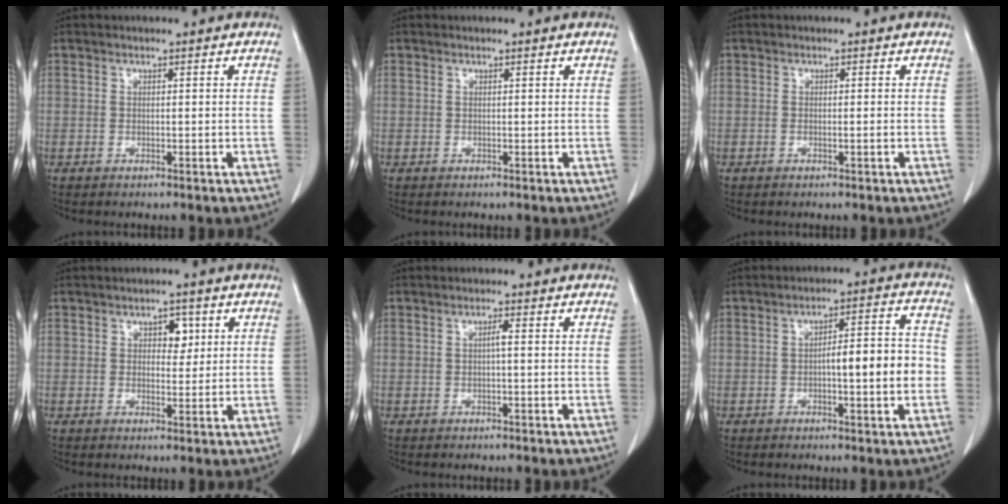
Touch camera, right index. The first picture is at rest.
{"total": 0.0}
{"total": 0.6, "force": [-0.1, 0.0, 0.6], "torque": [-0.008, 0.001, 0.002]}
{"total": 3.0, "force": [1.1, 1.8, 2.1], "torque": [-0.028, 0.004, 0.015]}
{"total": 1.0, "force": [0.0, 0.0, 1.0], "torque": [-0.021, 0.001, -0.001]}
{"total": 8.5, "force": [-1.4, 1.3, 8.3], "torque": [-0.119, 0.021, -0.020]}